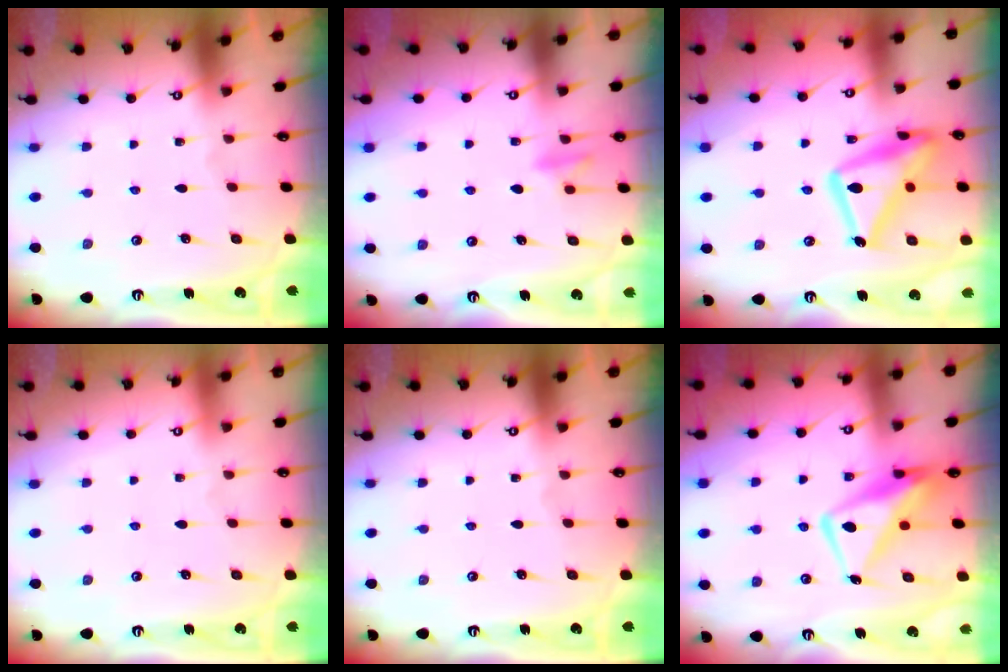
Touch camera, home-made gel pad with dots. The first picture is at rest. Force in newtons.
{"total": 9.2, "press": 9.2, "slide": 0.8}
{"total": 20.7, "press": 20.7, "slide": 1.4}
{"total": 3.8, "press": 3.8, "slide": 0.1}
{"total": 0.0}
{"total": 10.7, "press": 10.6, "slide": 1.2}